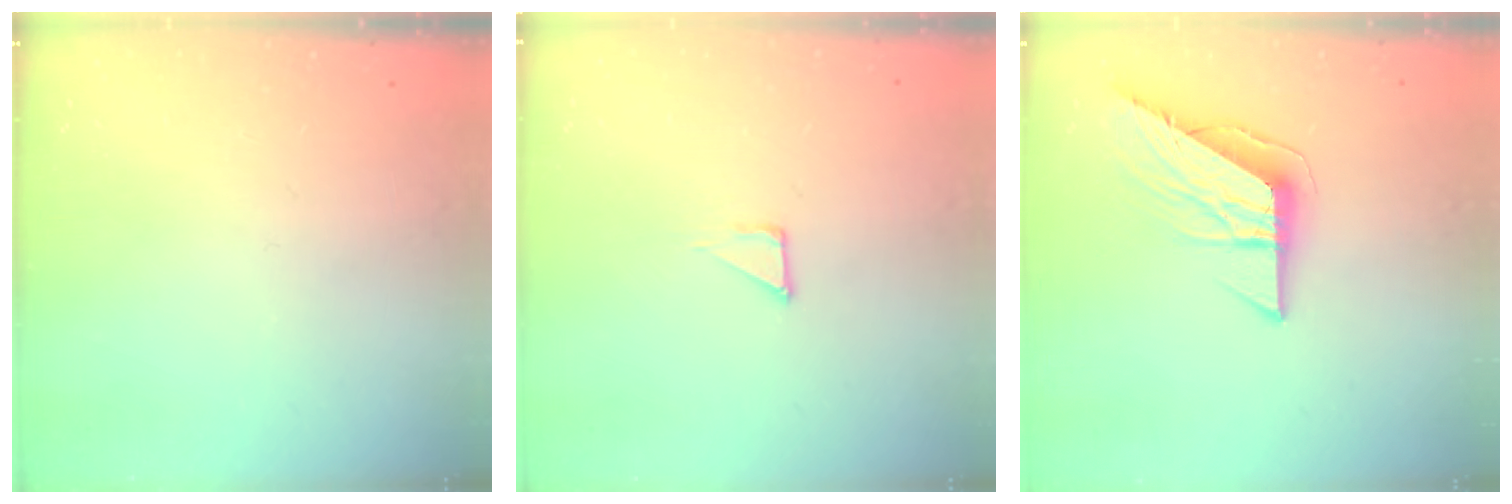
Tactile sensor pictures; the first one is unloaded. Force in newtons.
{"total": 2.3, "press": 2.3, "slide": 0.1}
{"total": 10.6, "press": 10.5, "slide": 1.1}